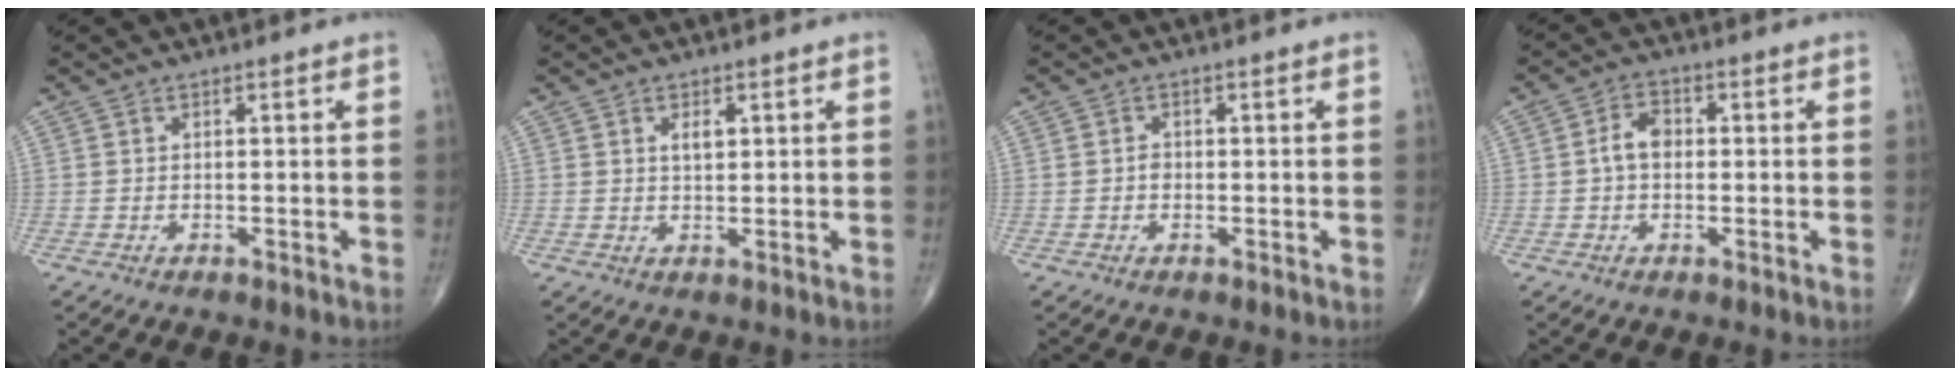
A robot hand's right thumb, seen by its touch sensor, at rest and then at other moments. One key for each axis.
{"total": 2.4, "fx": 0.9, "fy": 1.3, "fz": 1.8, "tx": -0.026, "ty": -0.005, "tz": 0.016}
{"total": 1.2, "fx": -0.2, "fy": 0.9, "fz": 0.7, "tx": -0.009, "ty": 0.003, "tz": -0.004}
{"total": 4.3, "fx": 0.0, "fy": 2.9, "fz": 3.1, "tx": -0.050, "ty": 0.016, "tz": -0.007}